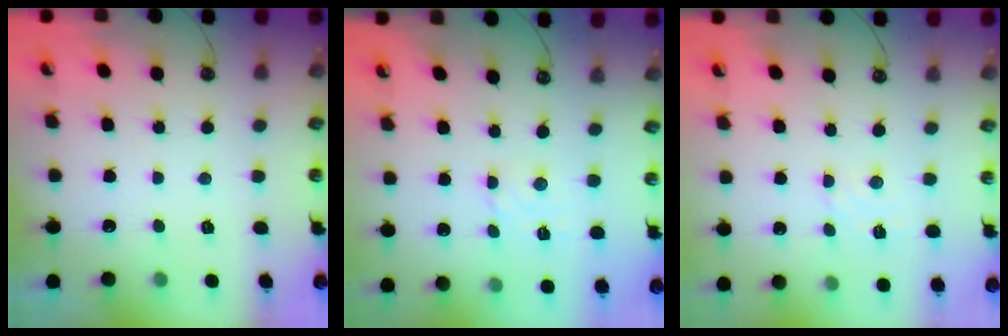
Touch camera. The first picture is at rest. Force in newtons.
{"total": 3.0, "press": 3.0, "slide": 0.5}
{"total": 4.1, "press": 4.1, "slide": 0.6}